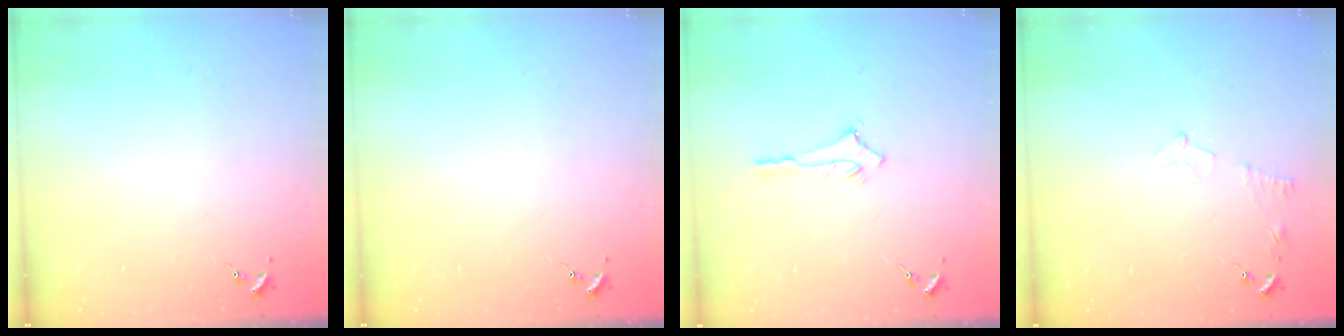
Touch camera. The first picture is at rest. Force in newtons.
{"total": 0.0}
{"total": 2.9, "press": 2.9, "slide": 0.2}
{"total": 4.7, "press": 4.5, "slide": 1.4}